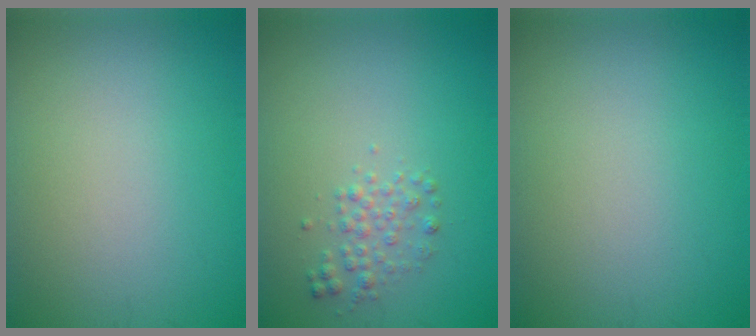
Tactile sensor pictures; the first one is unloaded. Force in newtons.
{"total": 1.6, "press": 1.6, "slide": 0.0}
{"total": 0.0}